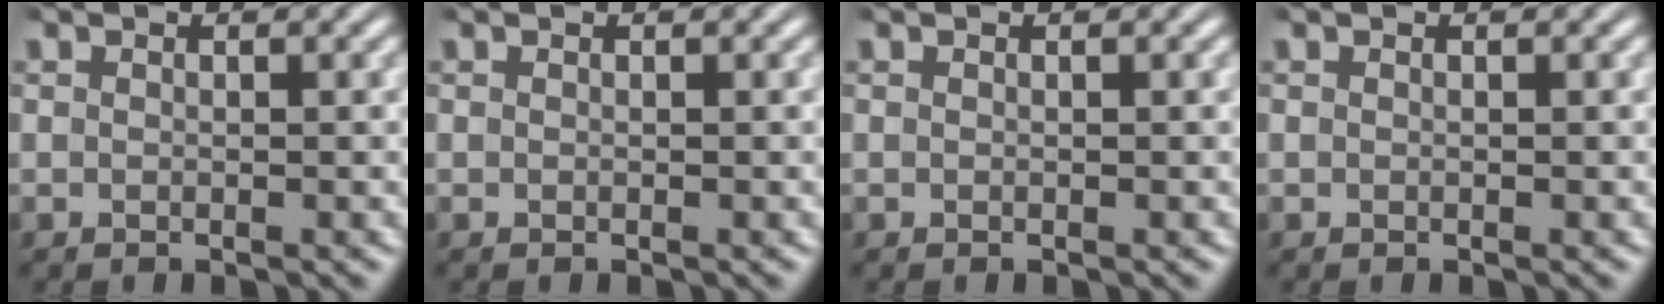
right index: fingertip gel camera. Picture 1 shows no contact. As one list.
[{"total": 0.0}, {"total": 0.0}, {"total": 0.0}]